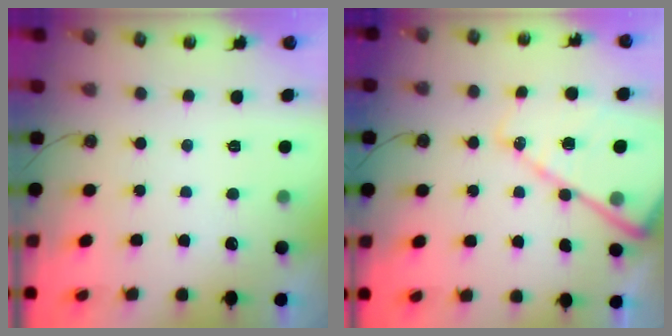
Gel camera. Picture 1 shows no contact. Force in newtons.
{"total": 16.5, "press": 16.4, "slide": 1.7}